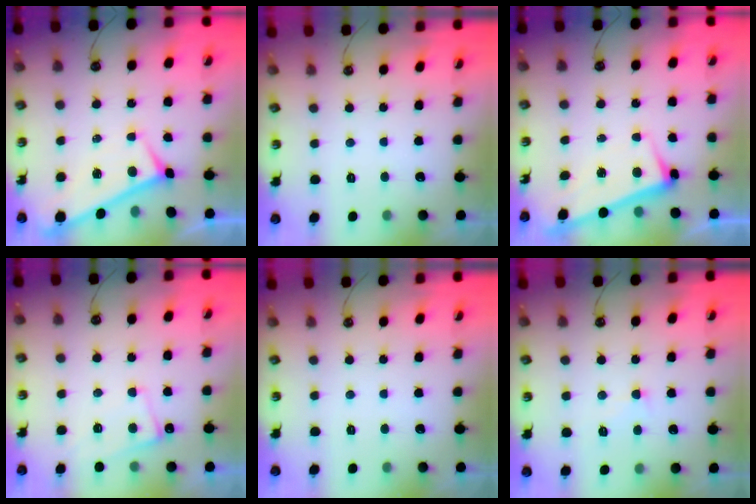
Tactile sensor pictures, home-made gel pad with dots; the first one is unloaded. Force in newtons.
{"total": 0.0}
{"total": 2.8, "press": 2.7, "slide": 0.7}
{"total": 1.6, "press": 1.5, "slide": 0.4}
{"total": 0.0}
{"total": 1.6, "press": 1.5, "slide": 0.5}